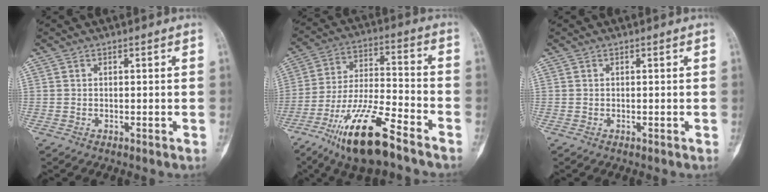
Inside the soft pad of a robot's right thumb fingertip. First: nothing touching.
{"total": 17.0, "force": [-11.0, 4.1, 12.3], "torque": [-0.238, 0.056, -0.198]}
{"total": 0.0}